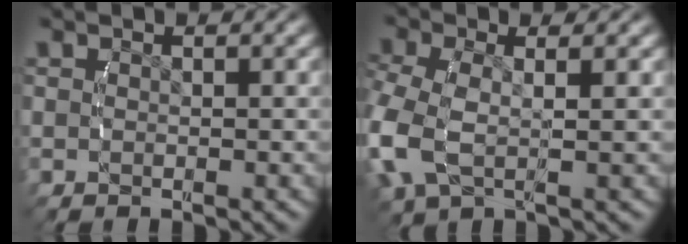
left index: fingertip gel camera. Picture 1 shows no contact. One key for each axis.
{"total": 4.7, "fx": -0.4, "fy": 3.3, "fz": 3.3, "tx": -0.113, "ty": -0.022, "tz": 0.000}